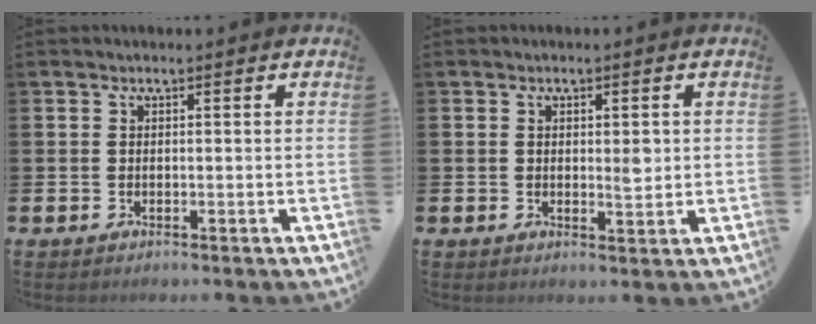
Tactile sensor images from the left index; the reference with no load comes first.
{"total": 1.8, "force": [0.3, 0.8, 1.5], "torque": [-0.010, -0.003, 0.000]}